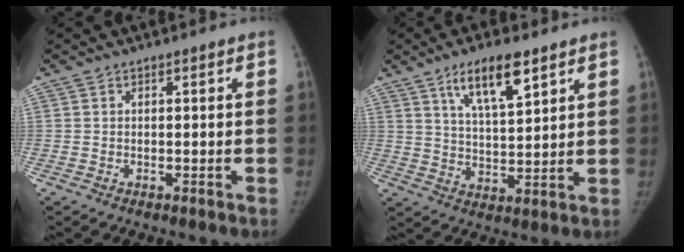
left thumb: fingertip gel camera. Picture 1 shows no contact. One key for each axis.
{"total": 10.4, "fx": 6.2, "fy": 3.1, "fz": 7.7, "tx": -0.122, "ty": -0.032, "tz": 0.114}